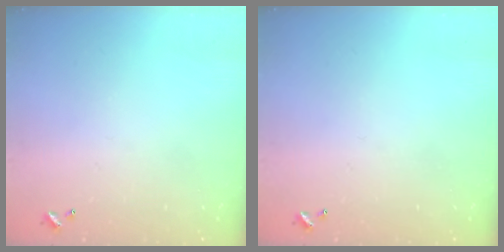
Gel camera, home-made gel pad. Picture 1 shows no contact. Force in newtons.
{"total": 0.0}